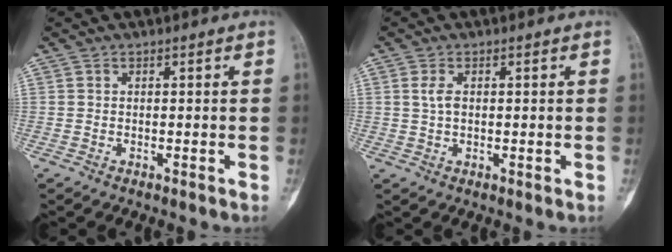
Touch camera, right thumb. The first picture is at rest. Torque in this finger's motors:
{"motor_torque": [-0.35, 0.32, -0.02, 0.15, 0.01]}